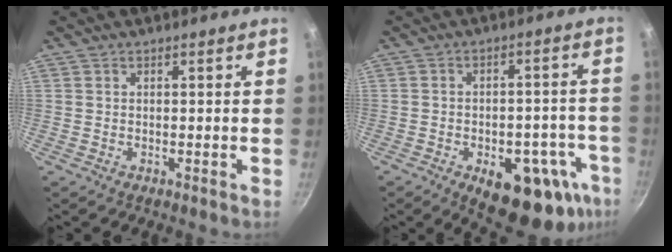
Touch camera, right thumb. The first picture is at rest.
{"total": 18.4, "force": [-8.4, 9.5, 13.3], "torque": [-0.110, 0.024, -0.102]}